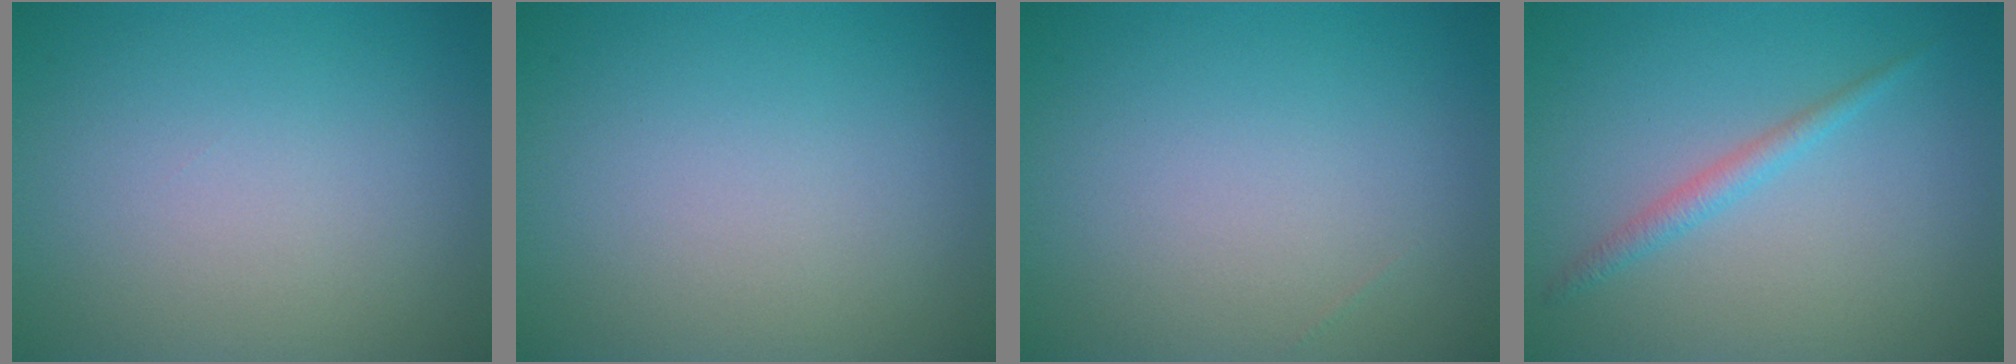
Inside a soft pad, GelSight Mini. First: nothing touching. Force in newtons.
{"total": 0.0}
{"total": 0.0}
{"total": 1.5, "press": 1.5, "slide": 0.1}